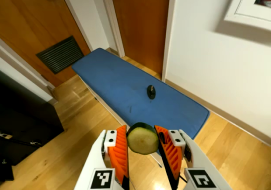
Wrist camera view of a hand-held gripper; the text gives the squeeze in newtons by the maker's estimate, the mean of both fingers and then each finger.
{"total": 8.9, "left": 8.1, "right": 9.6}